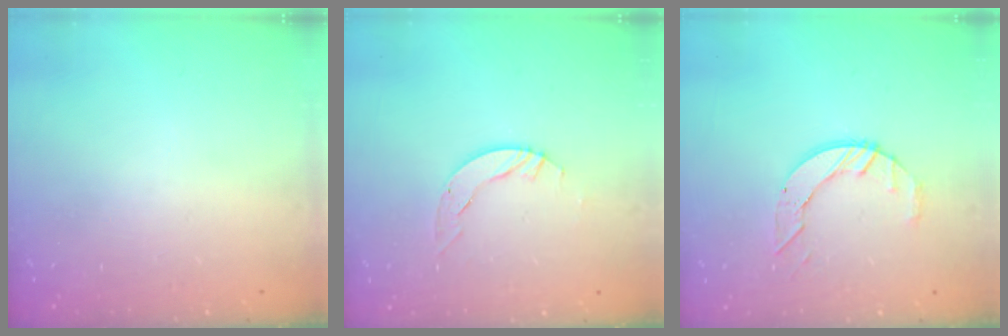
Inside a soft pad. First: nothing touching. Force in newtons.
{"total": 4.9, "press": 4.9, "slide": 0.5}
{"total": 7.3, "press": 7.2, "slide": 0.7}